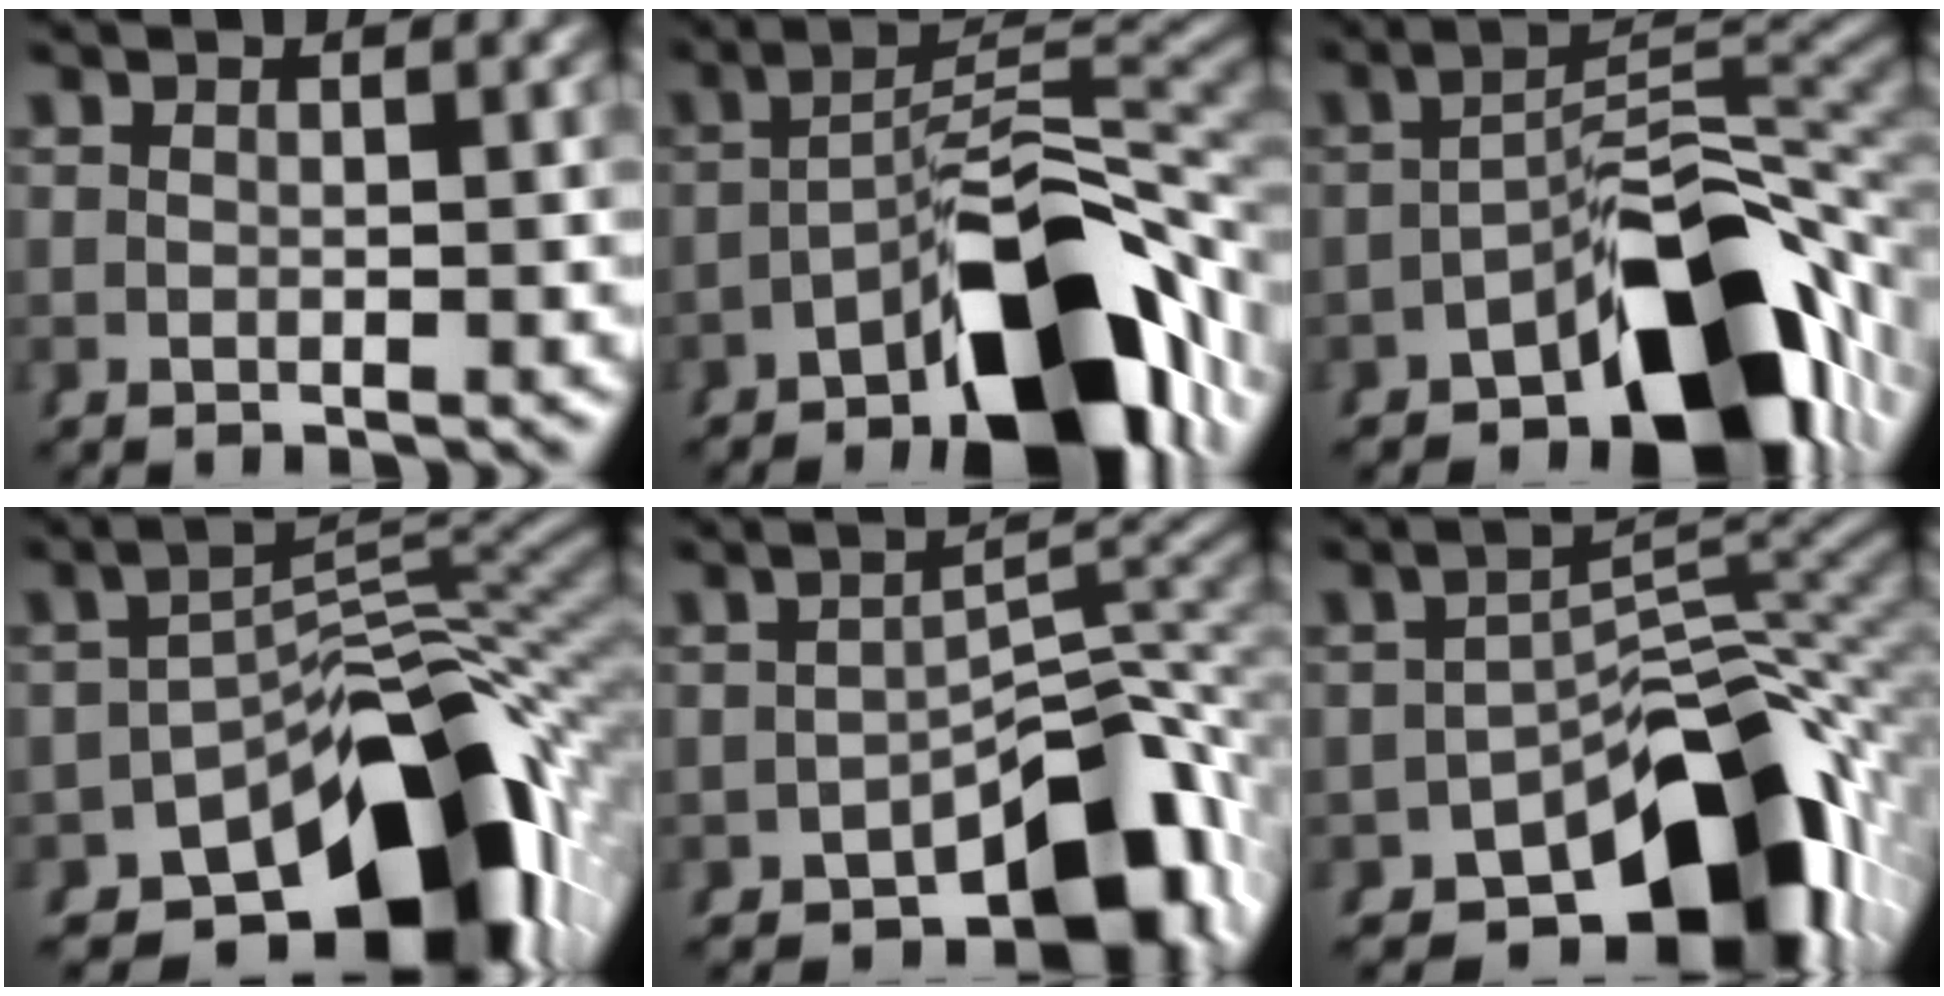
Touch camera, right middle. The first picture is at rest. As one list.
[{"total": 10.9, "force": [-4.9, 4.3, 8.7], "torque": [-0.106, -0.006, -0.067]}, {"total": 10.9, "force": [-5.9, 4.0, 8.2], "torque": [-0.089, -0.002, -0.082]}, {"total": 16.3, "force": [-9.3, 7.6, 10.9], "torque": [-0.127, -0.008, -0.130]}, {"total": 9.4, "force": [-5.7, 4.3, 6.1], "torque": [-0.047, -0.002, -0.081]}, {"total": 14.5, "force": [-9.0, 6.7, 9.2], "torque": [-0.102, -0.010, -0.125]}]